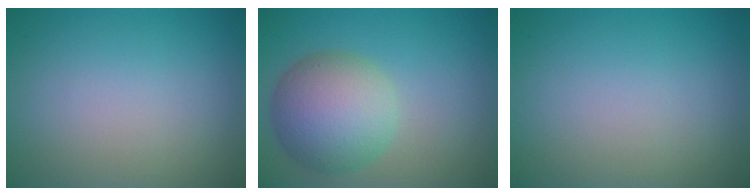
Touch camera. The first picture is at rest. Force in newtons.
{"total": 7.3, "press": 7.3, "slide": 0.3}
{"total": 0.0}